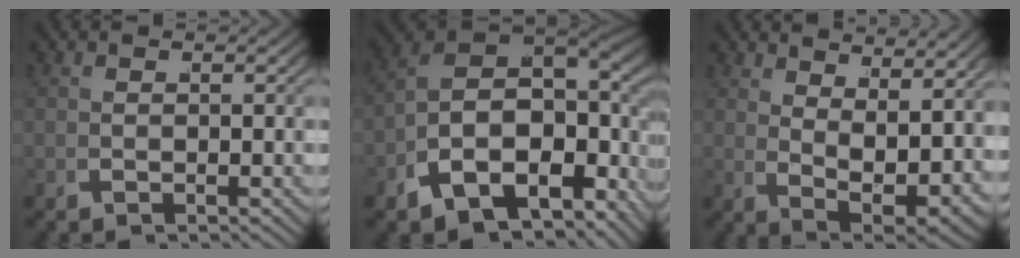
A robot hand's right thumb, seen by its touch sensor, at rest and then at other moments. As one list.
[{"total": 16.4, "force": [-1.3, 11.4, 11.7], "torque": [-0.225, -0.042, -0.014]}, {"total": 6.8, "force": [1.7, 3.3, 5.6], "torque": [-0.105, -0.037, 0.050]}]